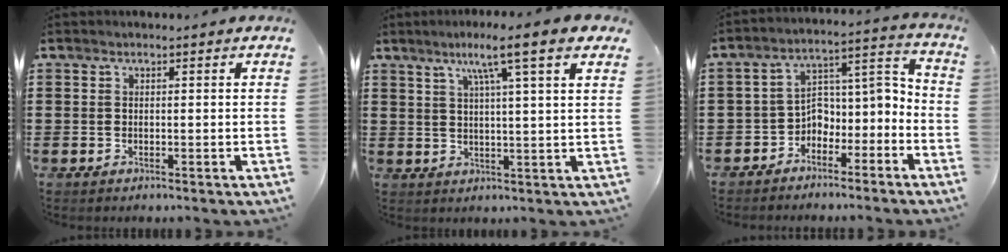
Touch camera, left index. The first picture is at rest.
{"total": 7.4, "force": [4.2, -0.4, 6.1], "torque": [-0.123, -0.008, 0.063]}
{"total": 4.8, "force": [-3.9, 2.7, 0.7], "torque": [-0.019, 0.003, -0.083]}